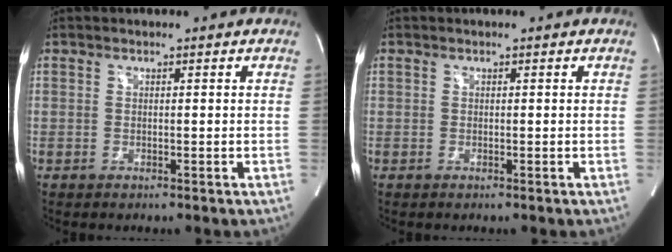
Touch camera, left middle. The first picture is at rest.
{"total": 0.0}